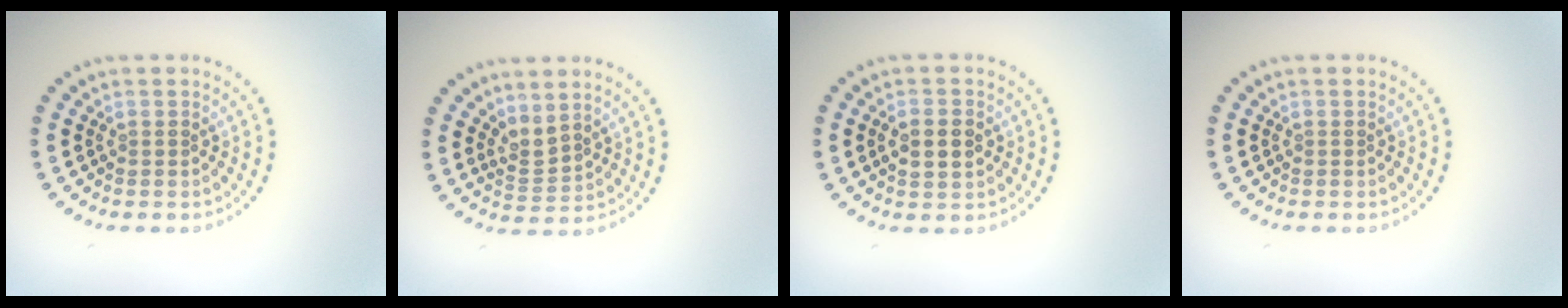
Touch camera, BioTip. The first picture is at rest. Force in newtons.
{"total": 2.0, "press": 1.4, "slide": 1.5}
{"total": 2.4, "press": 2.4, "slide": 0.1}
{"total": 0.0}